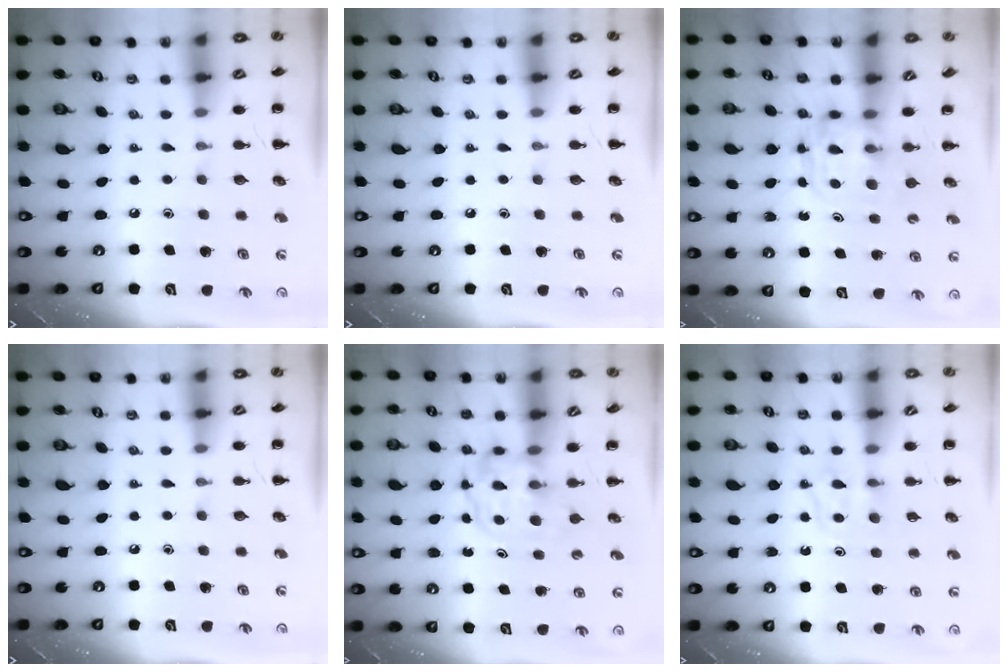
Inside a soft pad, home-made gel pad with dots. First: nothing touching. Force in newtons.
{"total": 0.0}
{"total": 3.6, "press": 3.6, "slide": 0.2}
{"total": 0.0}
{"total": 3.7, "press": 3.7, "slide": 0.2}
{"total": 5.2, "press": 5.0, "slide": 1.4}